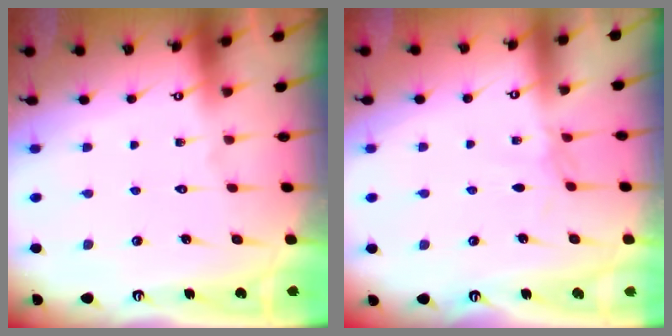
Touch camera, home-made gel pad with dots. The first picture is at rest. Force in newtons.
{"total": 2.1, "press": 2.0, "slide": 0.5}